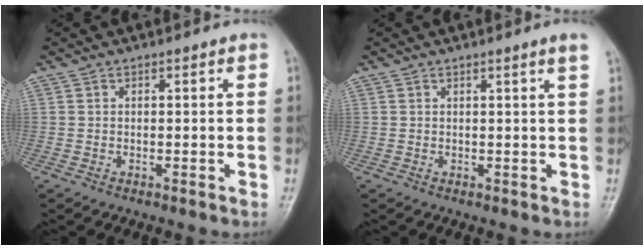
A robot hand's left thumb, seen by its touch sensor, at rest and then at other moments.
{"total": 1.7, "force": [1.0, -0.5, 1.2], "torque": [-0.021, -0.007, 0.016]}